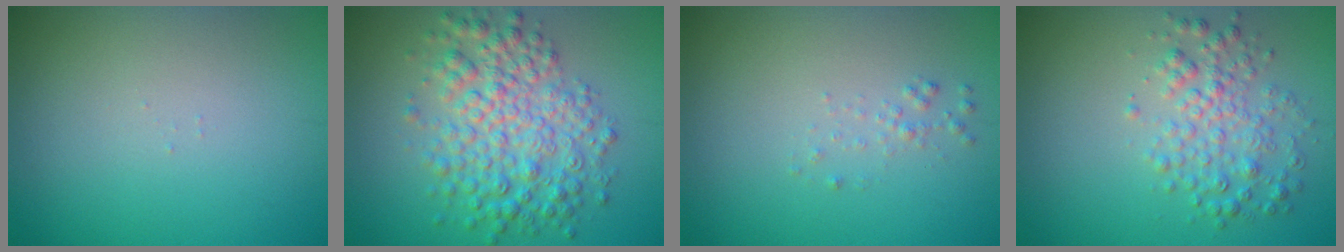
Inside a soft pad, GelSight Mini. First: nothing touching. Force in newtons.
{"total": 5.9, "press": 5.9, "slide": 0.0}
{"total": 0.8, "press": 0.8, "slide": 0.1}
{"total": 3.2, "press": 3.2, "slide": 0.1}